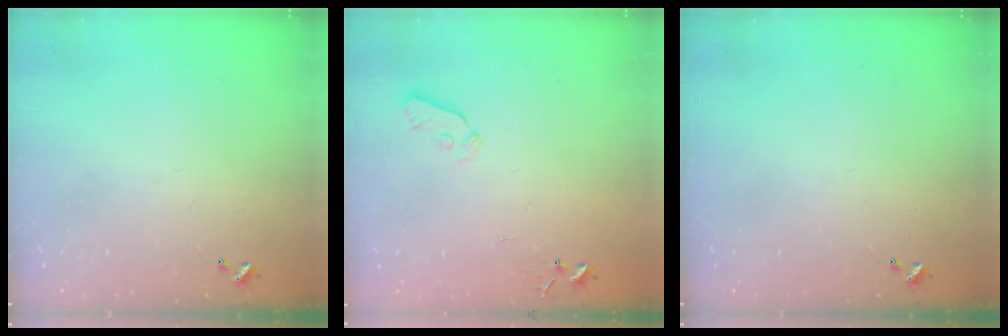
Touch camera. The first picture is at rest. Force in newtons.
{"total": 3.3, "press": 3.2, "slide": 0.7}
{"total": 0.0}